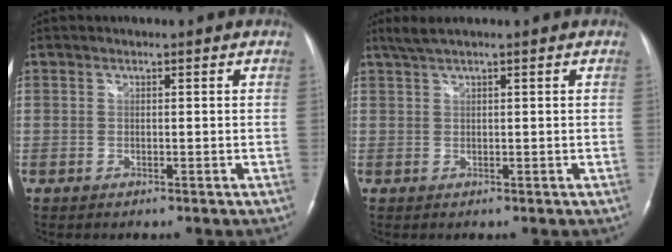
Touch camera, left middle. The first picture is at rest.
{"total": 2.3, "force": [1.6, -0.1, 1.6], "torque": [-0.041, 0.017, 0.037]}